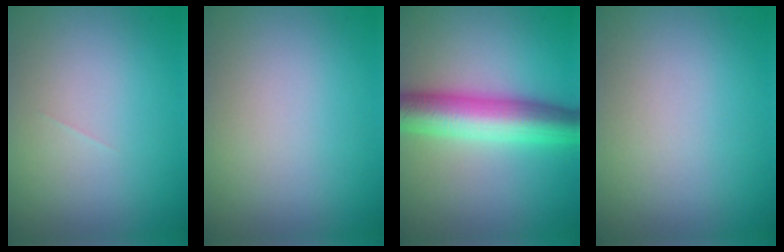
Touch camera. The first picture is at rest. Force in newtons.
{"total": 0.0}
{"total": 7.5, "press": 7.5, "slide": 0.1}
{"total": 0.0}